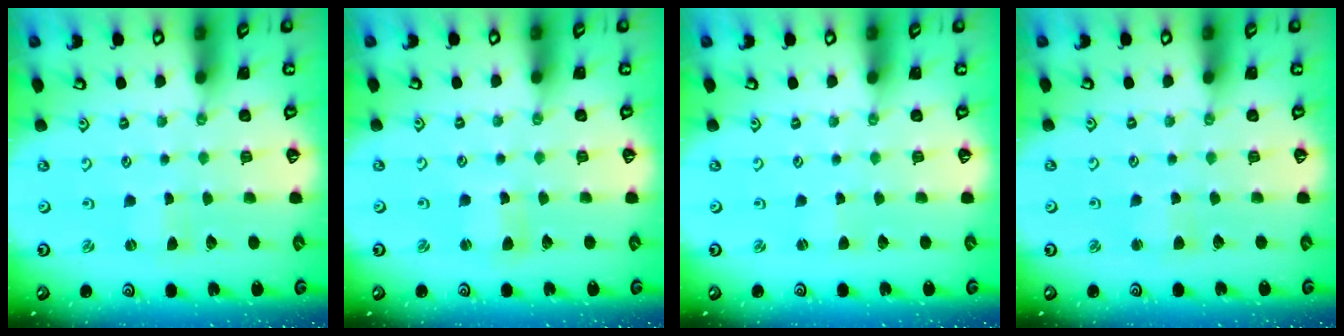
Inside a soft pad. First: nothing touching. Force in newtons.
{"total": 2.2, "press": 2.2, "slide": 0.3}
{"total": 0.6, "press": 0.6, "slide": 0.1}
{"total": 2.2, "press": 2.2, "slide": 0.3}